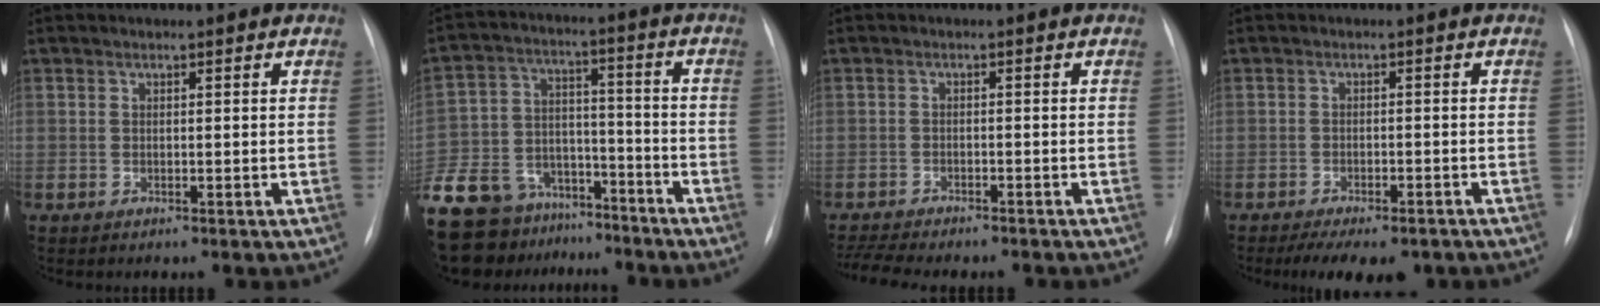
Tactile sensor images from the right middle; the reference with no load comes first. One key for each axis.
{"total": 22.2, "fx": -16.9, "fy": 11.6, "fz": 8.5, "tx": -0.240, "ty": 0.004, "tz": -0.278}
{"total": 9.0, "fx": -8.1, "fy": 1.4, "fz": 3.6, "tx": -0.061, "ty": -0.003, "tz": -0.116}
{"total": 9.8, "fx": -7.5, "fy": 3.6, "fz": 5.1, "tx": -0.069, "ty": -0.004, "tz": -0.100}